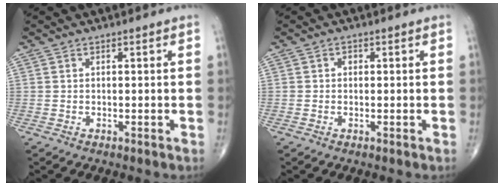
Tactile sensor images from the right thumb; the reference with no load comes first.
{"total": 1.0, "force": [0.1, 0.9, 0.5], "torque": [-0.003, 0.003, 0.000]}